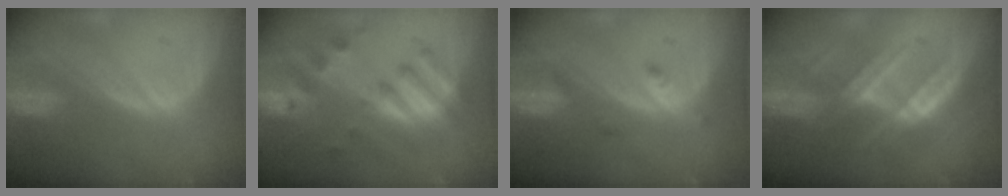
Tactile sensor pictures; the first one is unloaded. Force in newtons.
{"total": 7.8, "press": 7.7, "slide": 1.7}
{"total": 1.8, "press": 1.8, "slide": 0.1}
{"total": 7.1, "press": 6.6, "slide": 2.6}